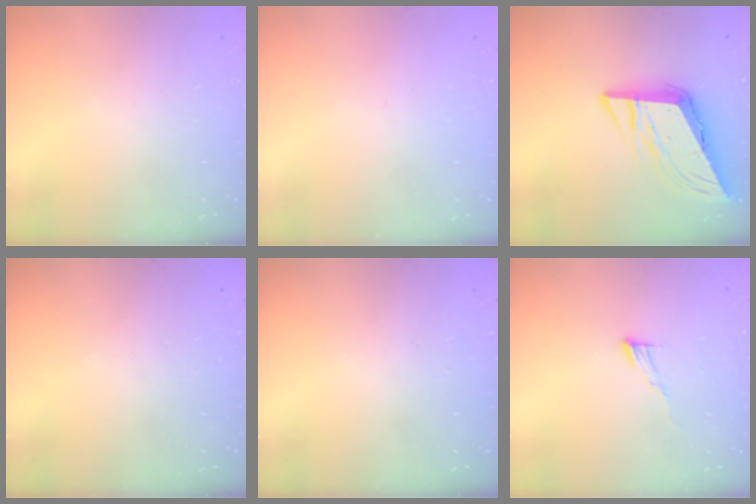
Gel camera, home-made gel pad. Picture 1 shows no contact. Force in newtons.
{"total": 2.6, "press": 2.6, "slide": 0.2}
{"total": 11.4, "press": 11.2, "slide": 1.9}
{"total": 0.0}
{"total": 0.0}
{"total": 6.1, "press": 6.1, "slide": 0.3}